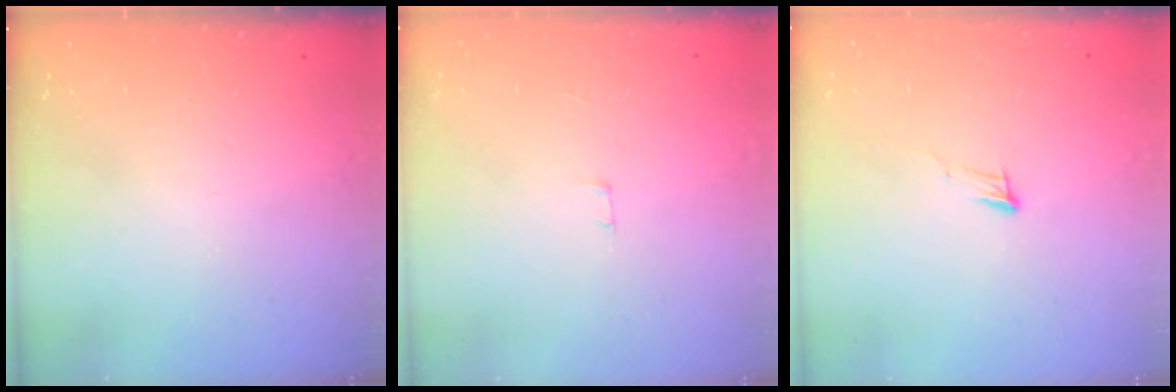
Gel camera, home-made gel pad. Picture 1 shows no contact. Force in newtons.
{"total": 1.8, "press": 1.8, "slide": 0.1}
{"total": 6.3, "press": 6.2, "slide": 1.0}